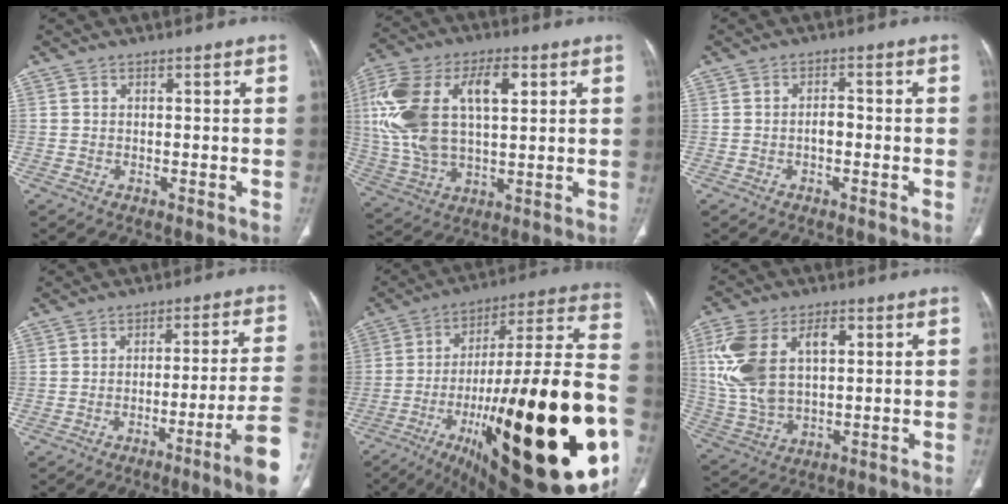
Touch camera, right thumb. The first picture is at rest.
{"total": 21.2, "force": [5.1, 11.3, 17.2], "torque": [-0.346, 0.007, 0.089]}
{"total": 2.1, "force": [-0.6, 1.1, 1.6], "torque": [-0.020, 0.010, -0.012]}
{"total": 12.4, "force": [-5.4, -1.0, 11.1], "torque": [-0.157, 0.018, -0.082]}
{"total": 44.3, "force": [-14.0, 12.6, 40.1], "torque": [-0.546, 0.059, -0.209]}
{"total": 15.8, "force": [3.9, 9.4, 12.1], "torque": [-0.243, 0.005, 0.080]}